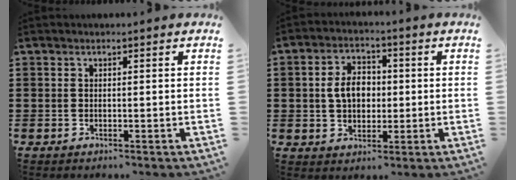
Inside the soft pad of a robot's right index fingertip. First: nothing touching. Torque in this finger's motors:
{"motor_torque": [0.81, 0.62, 0.29, 0.12]}